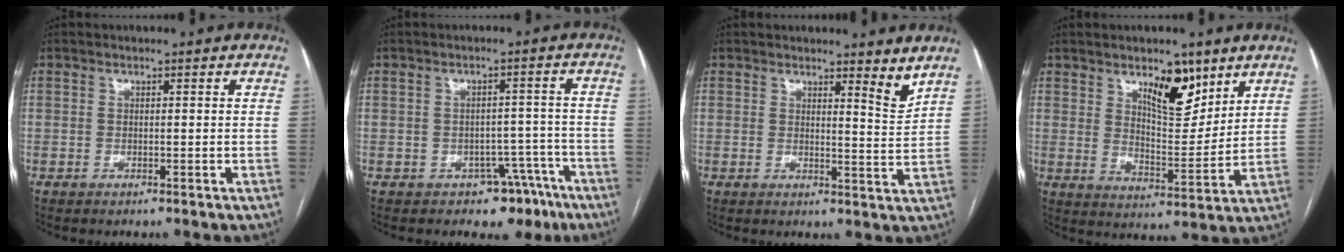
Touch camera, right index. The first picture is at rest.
{"total": 7.4, "force": [-5.1, 5.1, 1.5], "torque": [0.013, 0.037, -0.061]}
{"total": 3.7, "force": [3.2, 0.1, 1.9], "torque": [-0.031, -0.031, 0.037]}
{"total": 9.3, "force": [5.8, 3.6, 6.3], "torque": [-0.100, -0.009, 0.099]}